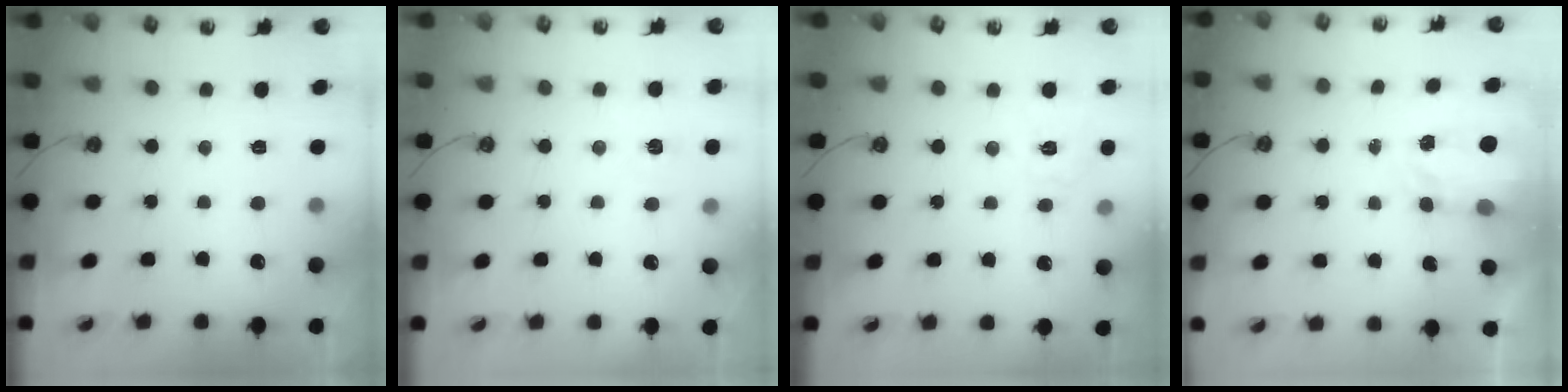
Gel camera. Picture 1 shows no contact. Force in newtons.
{"total": 4.9, "press": 4.9, "slide": 0.5}
{"total": 7.8, "press": 7.7, "slide": 0.8}
{"total": 3.9, "press": 3.8, "slide": 0.5}